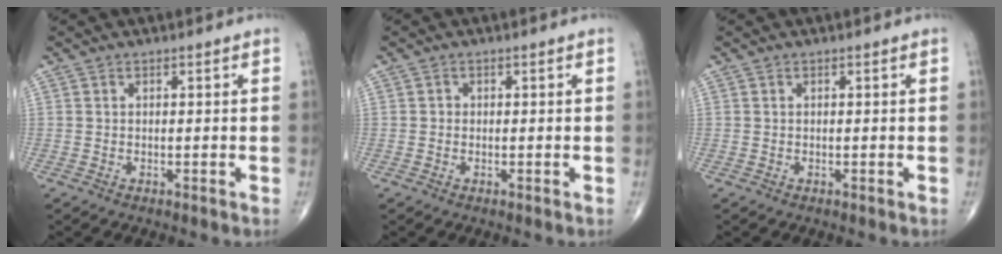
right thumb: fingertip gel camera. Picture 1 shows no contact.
{"total": 0.6, "force": [-0.1, 0.5, 0.2], "torque": [0.001, 0.002, -0.004]}
{"total": 0.0}